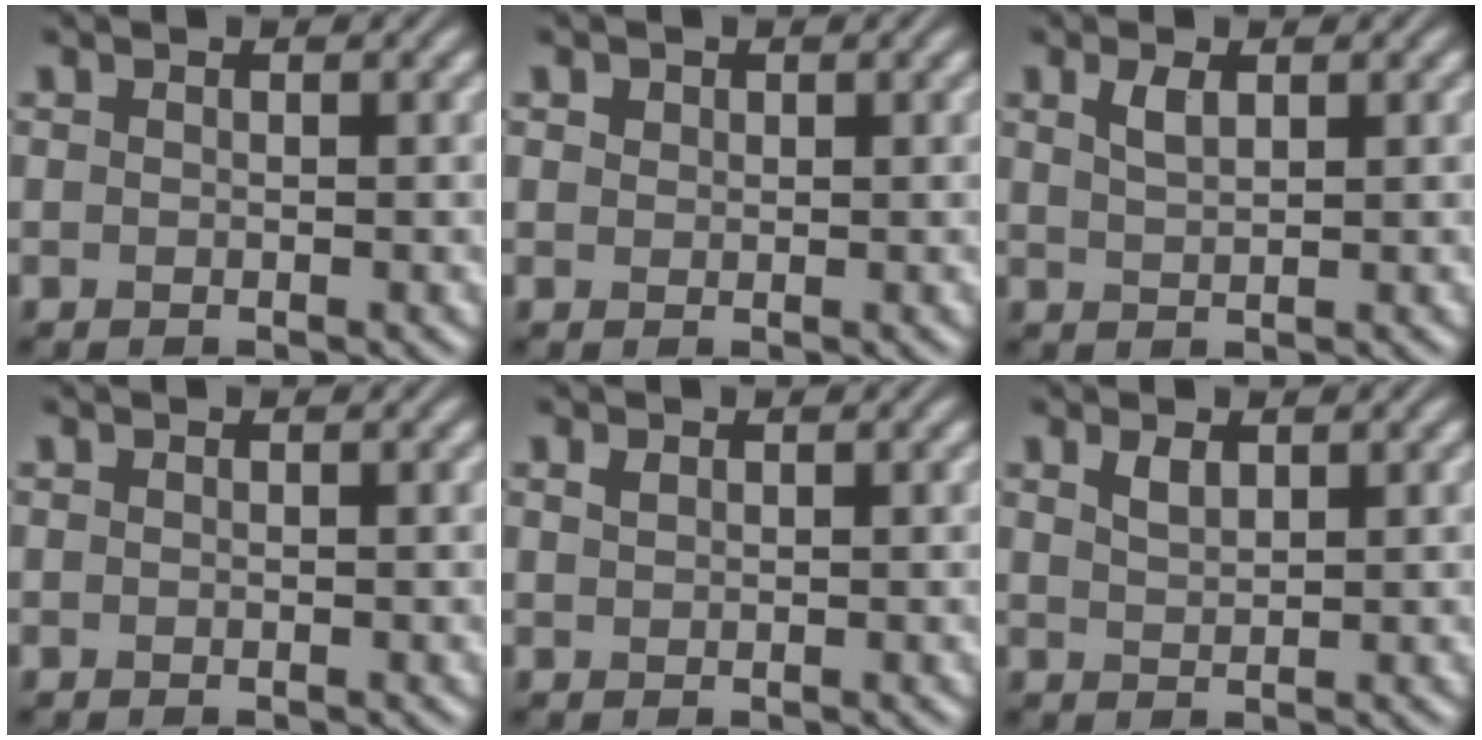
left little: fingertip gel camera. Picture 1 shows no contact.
{"total": 1.1, "force": [0.7, 0.7, 0.3], "torque": [-0.005, -0.001, 0.007]}
{"total": 1.7, "force": [1.0, 0.6, 1.3], "torque": [-0.028, 0.003, 0.021]}
{"total": 0.0}
{"total": 0.8, "force": [0.5, 0.4, 0.4], "torque": [-0.013, 0.002, 0.012]}
{"total": 1.5, "force": [1.0, 0.7, 0.9], "torque": [-0.021, 0.001, 0.023]}